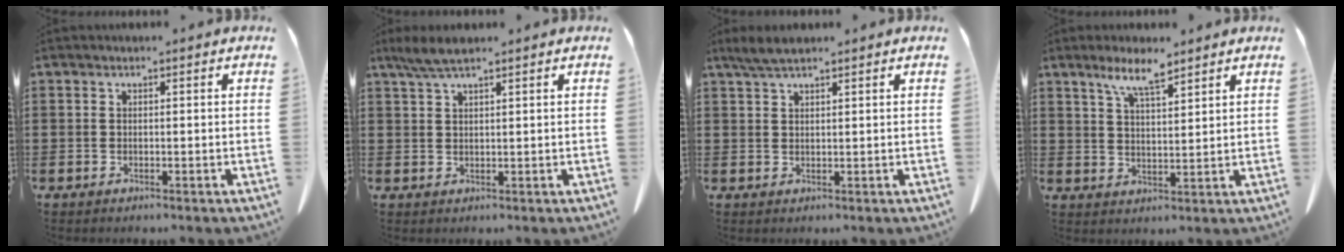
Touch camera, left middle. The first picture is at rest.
{"total": 3.7, "force": [2.6, 0.5, 2.6], "torque": [-0.055, 0.000, 0.049]}
{"total": 3.2, "force": [2.4, 0.6, 2.0], "torque": [-0.046, 0.000, 0.046]}
{"total": 6.3, "force": [4.8, 1.0, 4.0], "torque": [-0.090, -0.008, 0.084]}